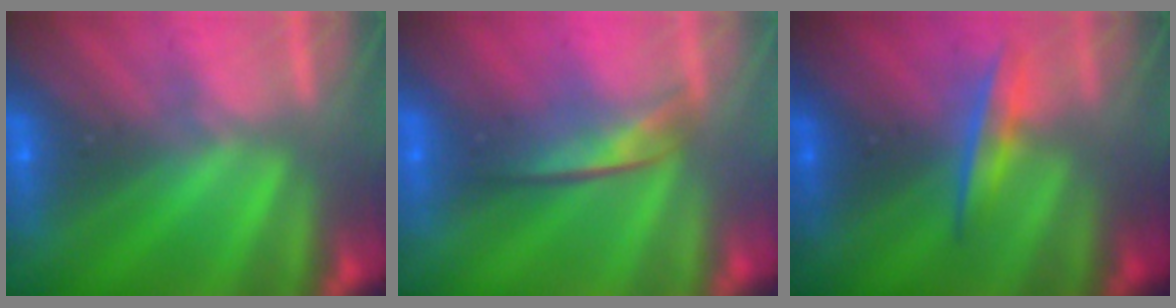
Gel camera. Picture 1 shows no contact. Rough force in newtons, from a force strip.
{"total": 1.8}
{"total": 1.4}